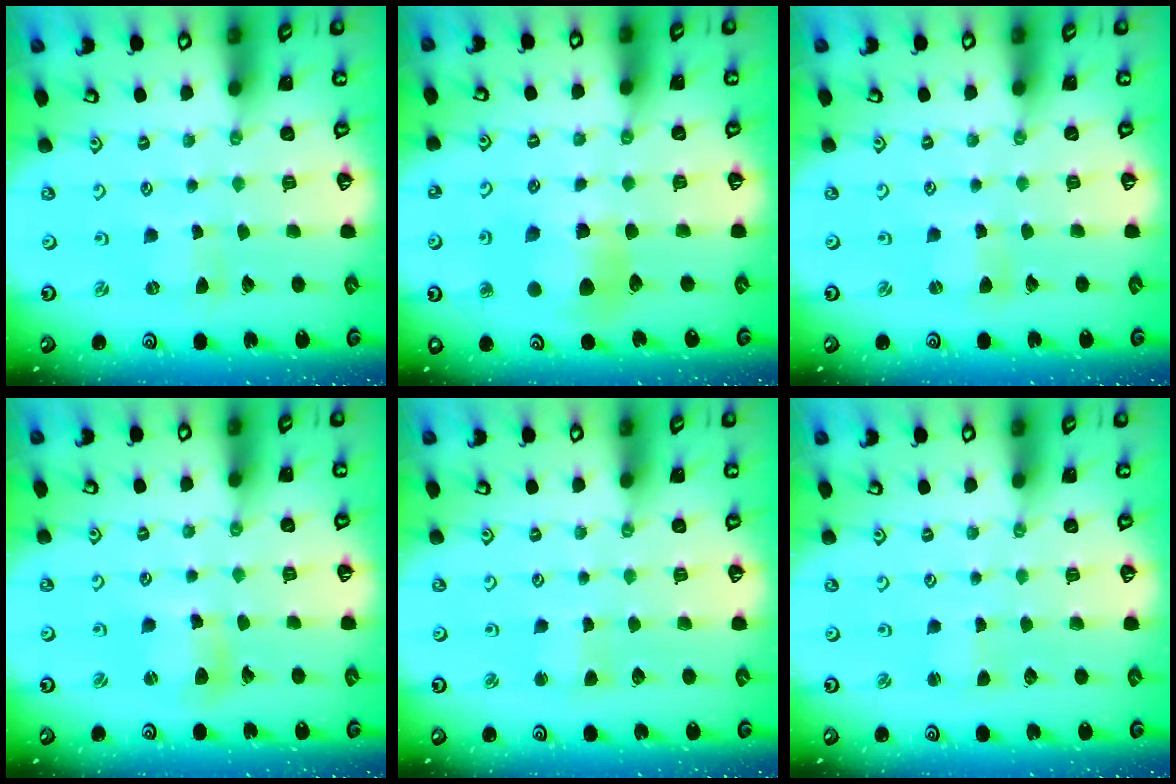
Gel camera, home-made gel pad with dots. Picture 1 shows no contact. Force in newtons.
{"total": 10.2, "press": 10.2, "slide": 1.2}
{"total": 2.5, "press": 2.5, "slide": 0.2}
{"total": 6.9, "press": 6.8, "slide": 1.2}
{"total": 2.8, "press": 2.7, "slide": 0.6}
{"total": 1.1, "press": 1.1, "slide": 0.2}